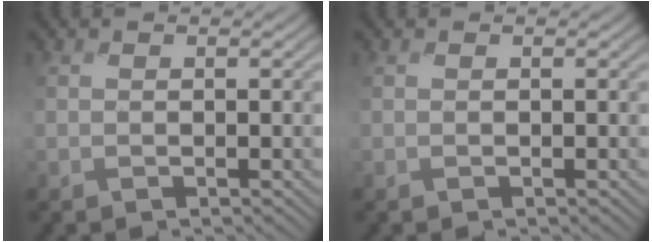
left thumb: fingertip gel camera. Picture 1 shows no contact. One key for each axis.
{"total": 0.0}